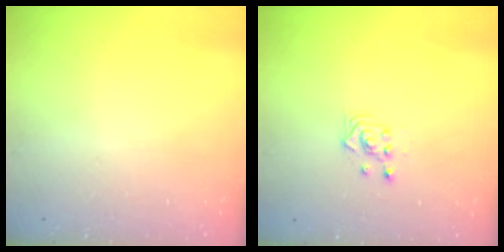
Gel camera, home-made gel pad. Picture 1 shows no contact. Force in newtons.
{"total": 2.3, "press": 2.3, "slide": 0.3}